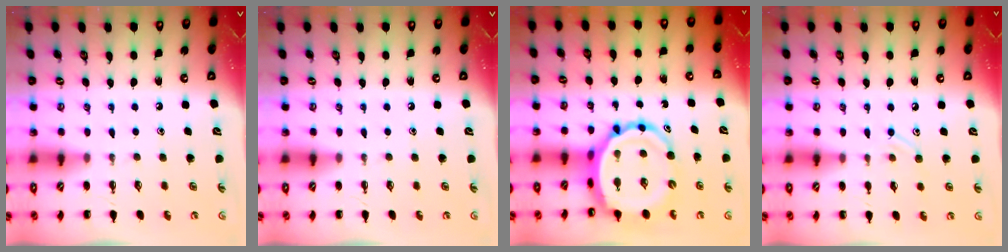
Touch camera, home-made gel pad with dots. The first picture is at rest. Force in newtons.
{"total": 0.0}
{"total": 13.2, "press": 12.7, "slide": 3.7}
{"total": 7.7, "press": 7.4, "slide": 2.2}